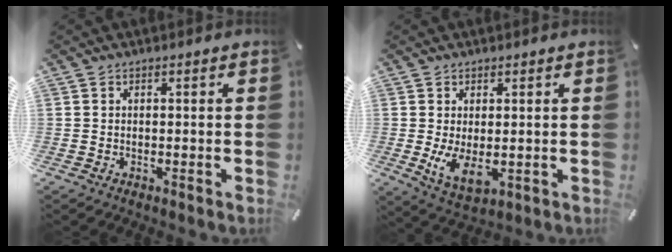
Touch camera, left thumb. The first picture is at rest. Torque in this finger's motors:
{"motor_torque": [0.00, 0.37, 0.42, 0.30, 0.05]}